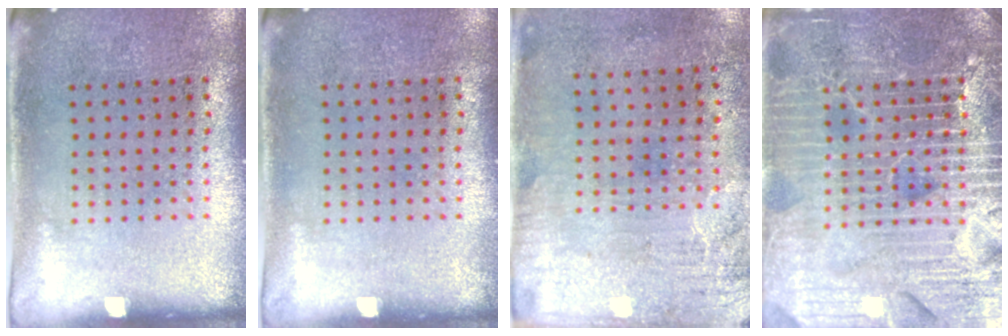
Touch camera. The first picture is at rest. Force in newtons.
{"total": 0.0}
{"total": 3.5, "press": 2.8, "slide": 2.0}
{"total": 6.8, "press": 6.7, "slide": 0.8}